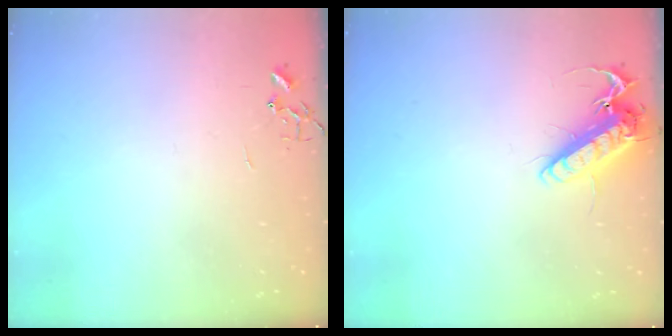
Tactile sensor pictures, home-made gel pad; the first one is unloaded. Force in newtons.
{"total": 13.5, "press": 13.3, "slide": 2.1}